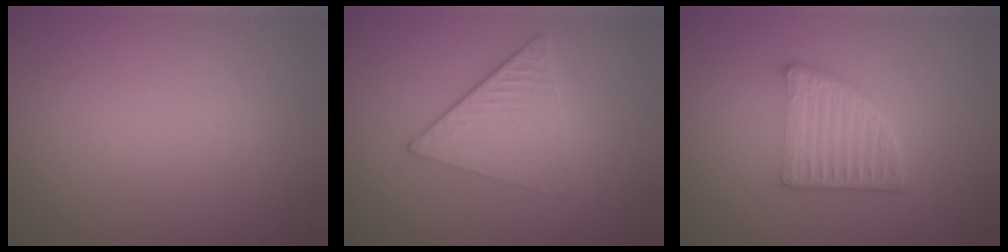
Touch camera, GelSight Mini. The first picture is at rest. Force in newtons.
{"total": 3.2, "press": 2.8, "slide": 1.6}
{"total": 5.4, "press": 3.9, "slide": 3.8}